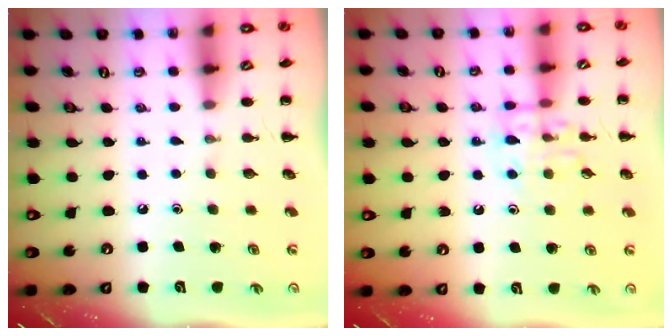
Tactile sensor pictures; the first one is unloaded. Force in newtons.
{"total": 11.2, "press": 11.2, "slide": 0.7}